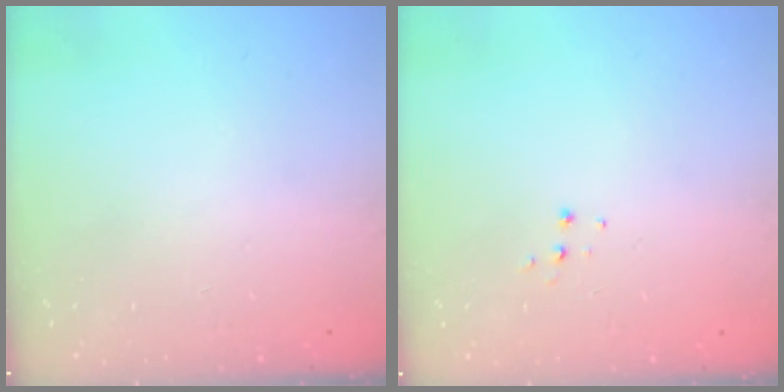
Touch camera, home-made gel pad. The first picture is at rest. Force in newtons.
{"total": 3.9, "press": 3.9, "slide": 0.4}